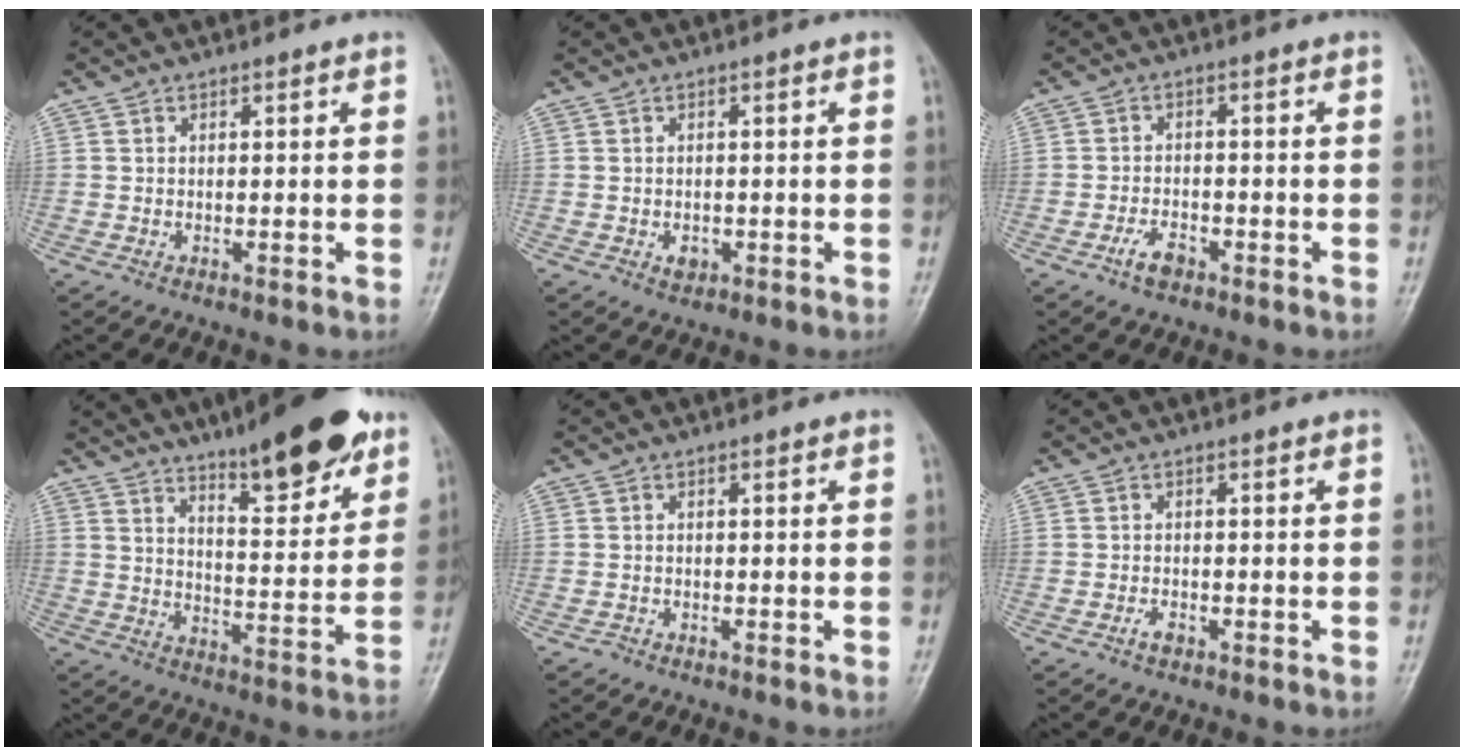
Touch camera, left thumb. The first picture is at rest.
{"total": 2.2, "force": [-0.8, 1.7, 1.2], "torque": [-0.009, 0.004, -0.009]}
{"total": 3.7, "force": [-2.3, 1.8, 2.2], "torque": [-0.040, 0.017, -0.042]}
{"total": 15.6, "force": [10.8, 4.1, 10.6], "torque": [-0.122, -0.059, 0.165]}
{"total": 0.9, "force": [-0.6, 0.6, 0.0], "torque": [0.001, 0.001, -0.018]}
{"total": 1.8, "force": [-1.1, 0.9, 1.0], "torque": [-0.020, 0.008, -0.021]}